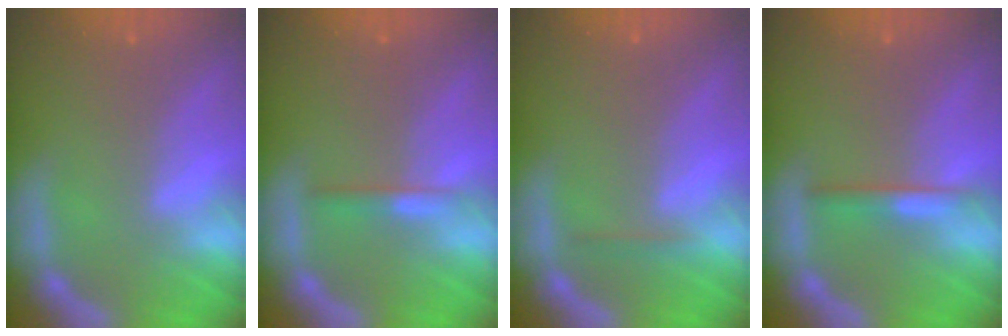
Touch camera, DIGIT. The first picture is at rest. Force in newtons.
{"total": 1.4}
{"total": 0.9}
{"total": 1.9}